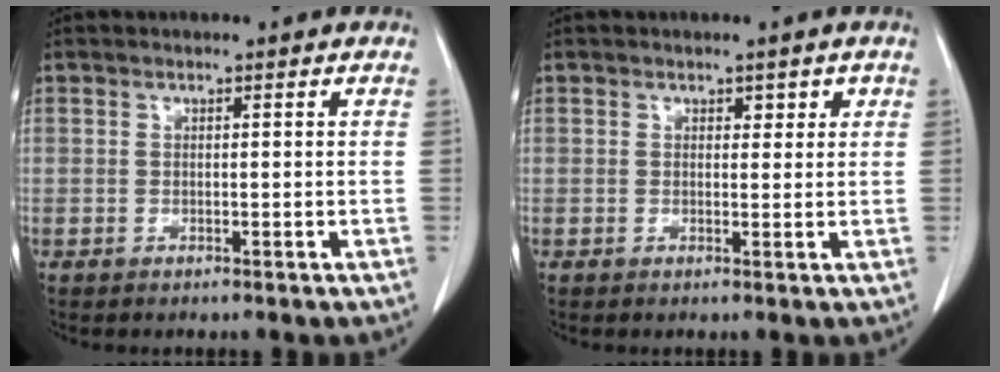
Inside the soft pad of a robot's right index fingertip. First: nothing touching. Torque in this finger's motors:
{"motor_torque": [0.03, 0.00, -0.01, 0.00]}